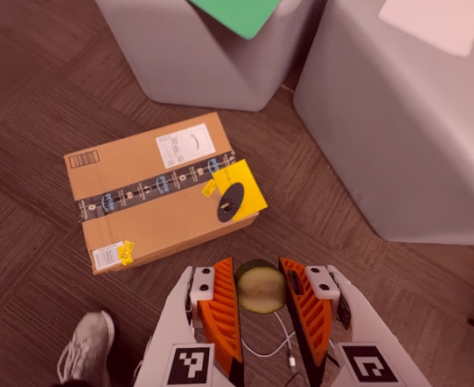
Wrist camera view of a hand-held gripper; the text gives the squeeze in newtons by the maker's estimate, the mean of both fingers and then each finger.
{"total": 8.3, "left": 8.3, "right": 8.4}